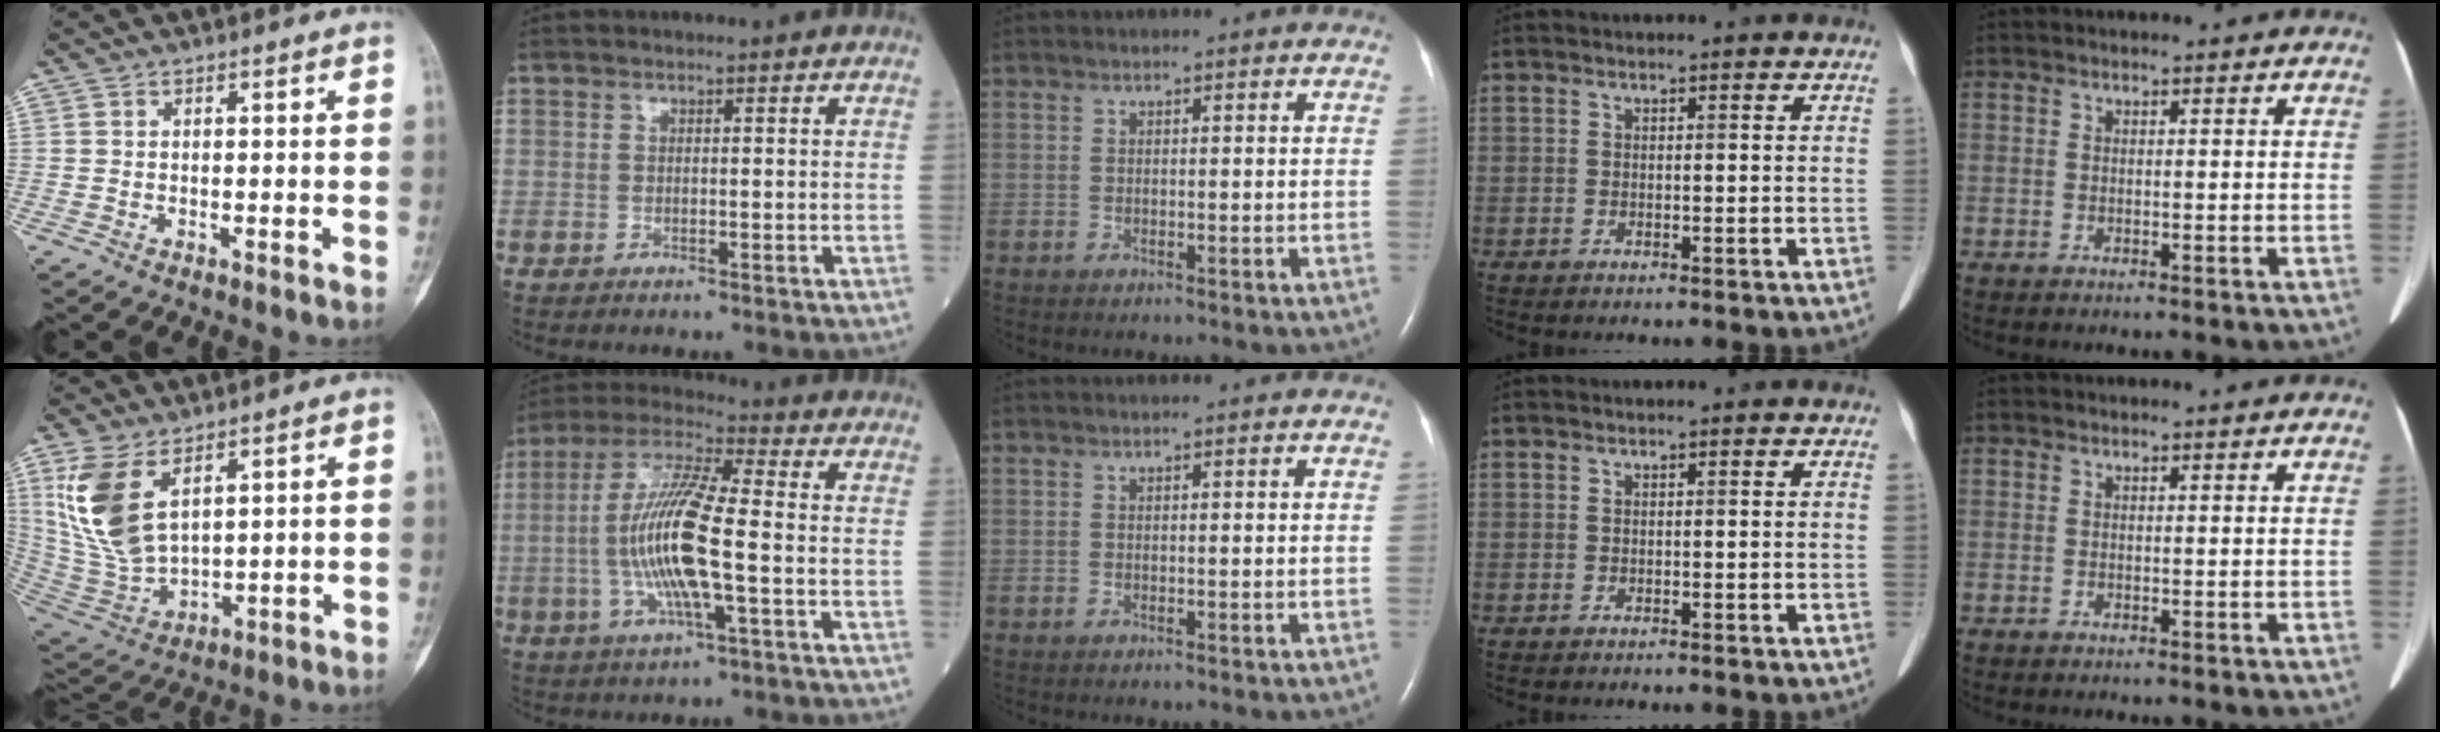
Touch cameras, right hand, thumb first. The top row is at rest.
{"thumb": {"total": 13.5, "force": [5.9, 7.0, 9.9], "torque": [-0.207, -0.024, 0.138]}, "index": {"total": 13.8, "force": [-2.1, 1.6, 13.6], "torque": [-0.277, 0.000, -0.042]}}